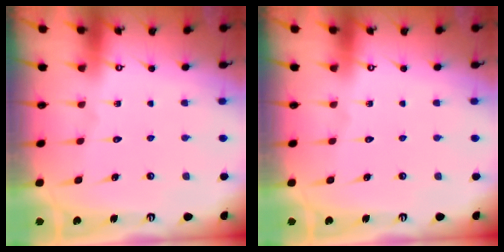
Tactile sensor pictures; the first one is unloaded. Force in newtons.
{"total": 0.0}